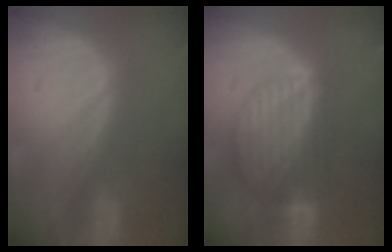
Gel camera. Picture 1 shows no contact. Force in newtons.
{"total": 9.2, "press": 7.9, "slide": 4.7}